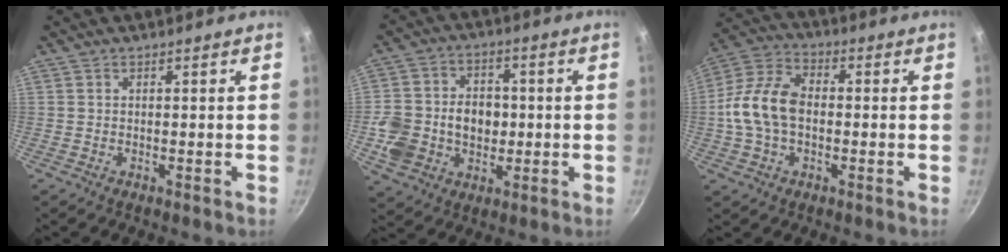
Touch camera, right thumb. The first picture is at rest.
{"total": 13.8, "force": [-1.2, 11.2, 7.9], "torque": [-0.131, 0.020, -0.018]}
{"total": 12.5, "force": [-0.8, 8.3, 9.3], "torque": [-0.163, 0.035, -0.031]}